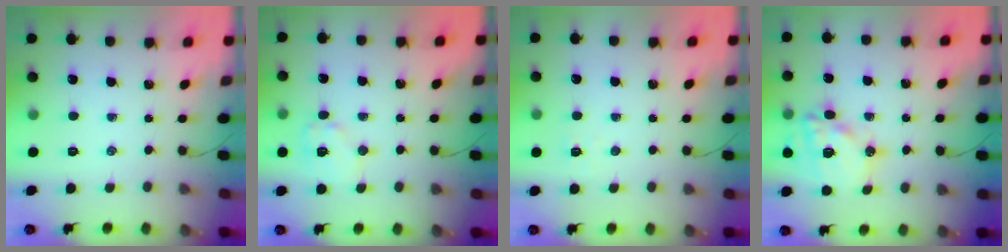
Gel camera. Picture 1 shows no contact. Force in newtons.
{"total": 7.4, "press": 7.4, "slide": 0.8}
{"total": 2.8, "press": 2.7, "slide": 0.8}
{"total": 16.1, "press": 15.7, "slide": 3.6}